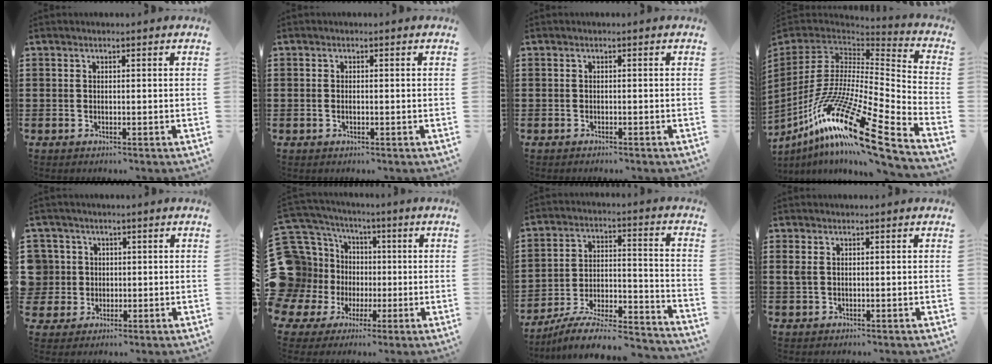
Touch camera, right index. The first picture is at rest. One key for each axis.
{"total": 0.7, "fx": -0.2, "fy": 0.2, "fz": 0.6, "tx": -0.013, "ty": -0.001, "tz": -0.004}
{"total": 0.6, "fx": -0.6, "fy": -0.1, "fz": 0.0, "tx": -0.001, "ty": -0.003, "tz": -0.013}
{"total": 20.4, "fx": -12.1, "fy": 4.0, "fz": 15.9, "tx": -0.330, "ty": 0.015, "tz": -0.229}
{"total": 4.6, "fx": 0.5, "fy": 4.5, "fz": 0.3, "tx": -0.044, "ty": 0.010, "tz": 0.004}
{"total": 12.1, "fx": -2.1, "fy": 11.5, "fz": 2.8, "tx": -0.131, "ty": -0.012, "tz": -0.017}
{"total": 7.9, "fx": -7.1, "fy": 1.1, "fz": 3.4, "tx": -0.056, "ty": 0.004, "tz": -0.139}
{"total": 1.3, "fx": 0.4, "fy": 0.7, "fz": 1.0, "tx": -0.030, "ty": 0.002, "tz": 0.005}